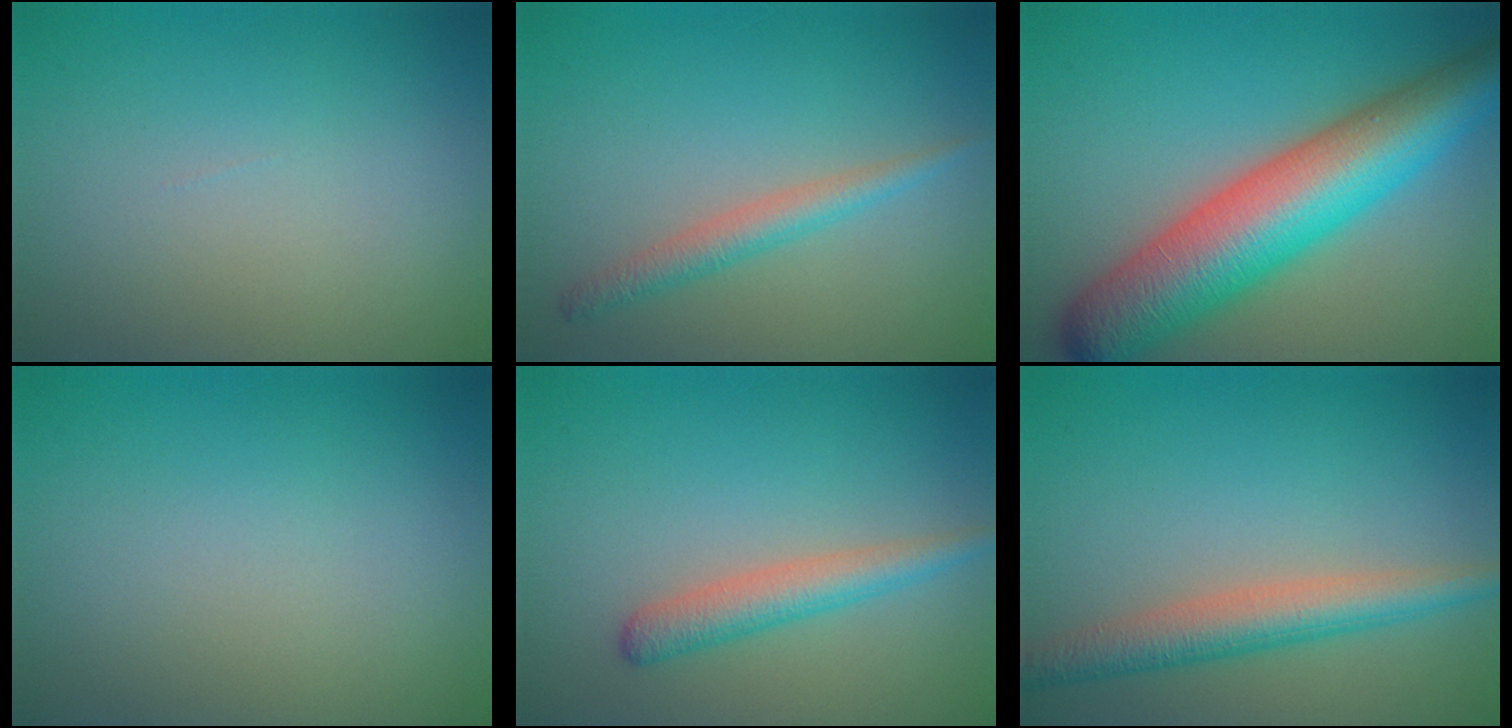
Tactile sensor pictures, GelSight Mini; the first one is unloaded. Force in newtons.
{"total": 2.2, "press": 2.2, "slide": 0.1}
{"total": 11.2, "press": 11.2, "slide": 0.3}
{"total": 0.0}
{"total": 2.8, "press": 2.7, "slide": 0.2}
{"total": 4.2, "press": 4.2, "slide": 0.1}